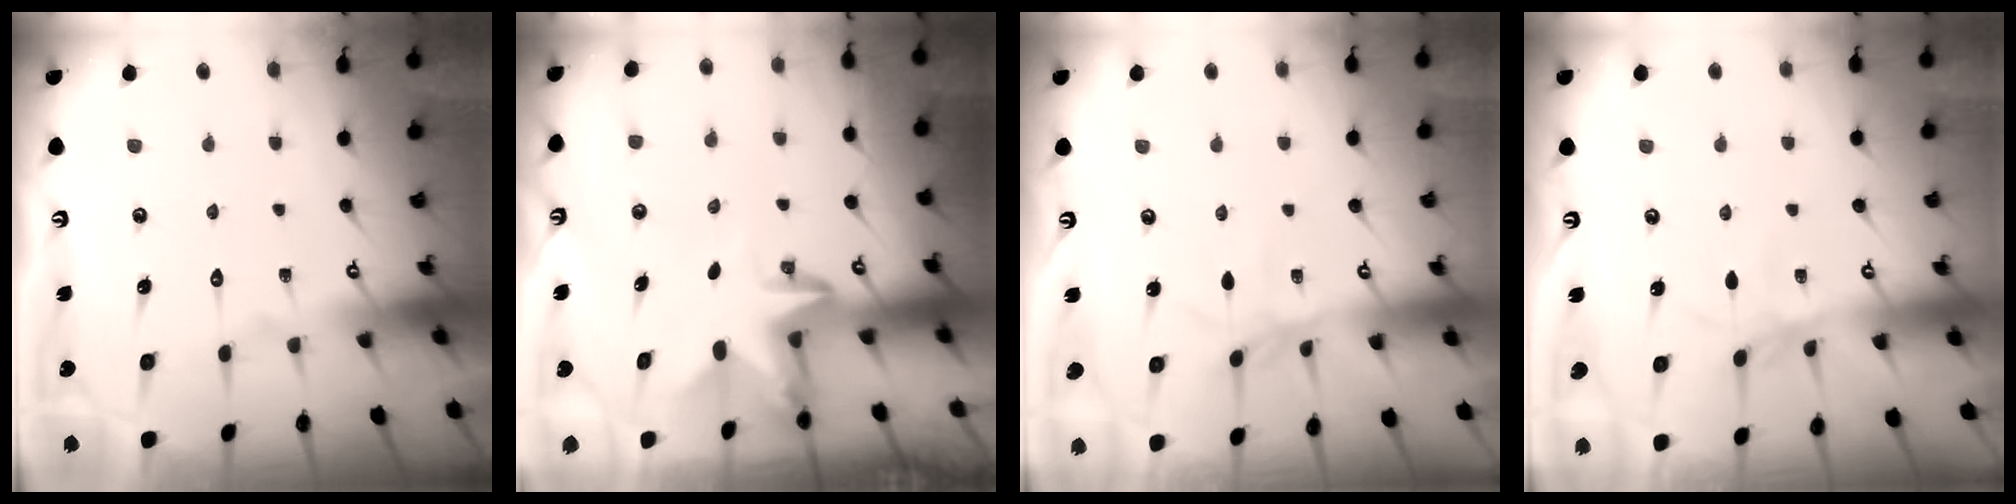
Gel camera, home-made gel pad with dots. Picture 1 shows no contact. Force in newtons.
{"total": 3.3, "press": 3.2, "slide": 0.7}
{"total": 3.3, "press": 3.3, "slide": 0.1}
{"total": 2.0, "press": 2.0, "slide": 0.3}